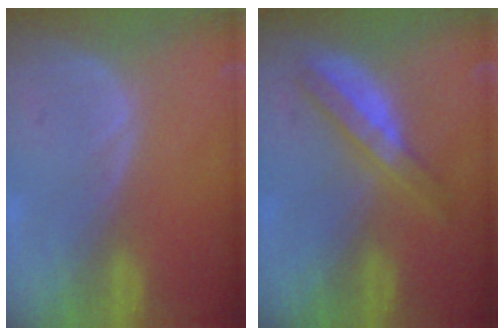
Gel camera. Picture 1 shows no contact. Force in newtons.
{"total": 4.9, "press": 4.8, "slide": 0.7}